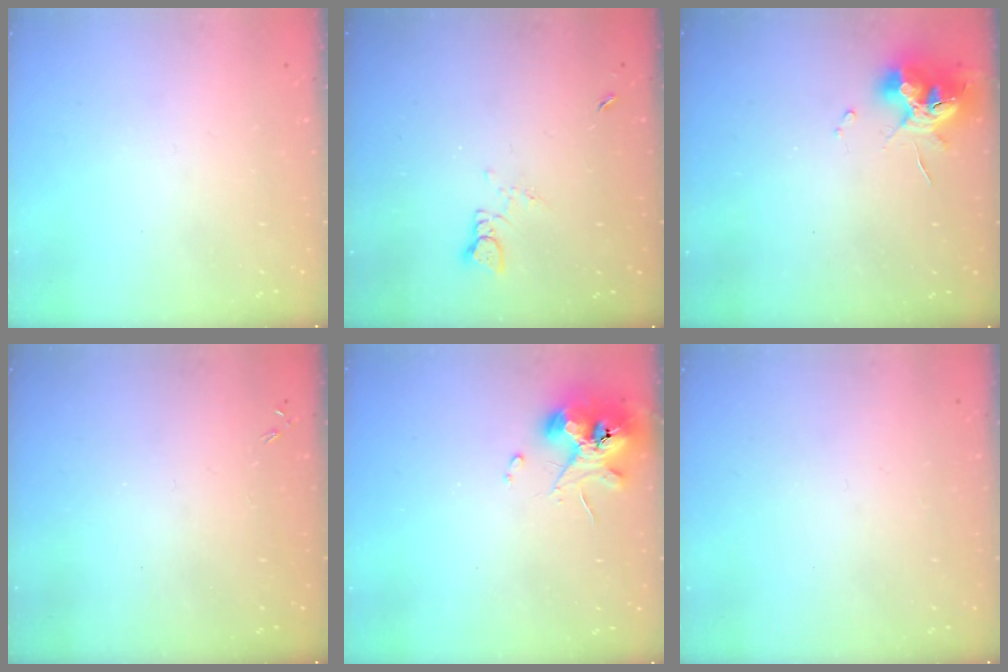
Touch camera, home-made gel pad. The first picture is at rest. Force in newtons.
{"total": 1.0, "press": 1.0, "slide": 0.1}
{"total": 12.8, "press": 12.8, "slide": 1.0}
{"total": 0.0}
{"total": 10.8, "press": 10.7, "slide": 1.4}
{"total": 0.0}